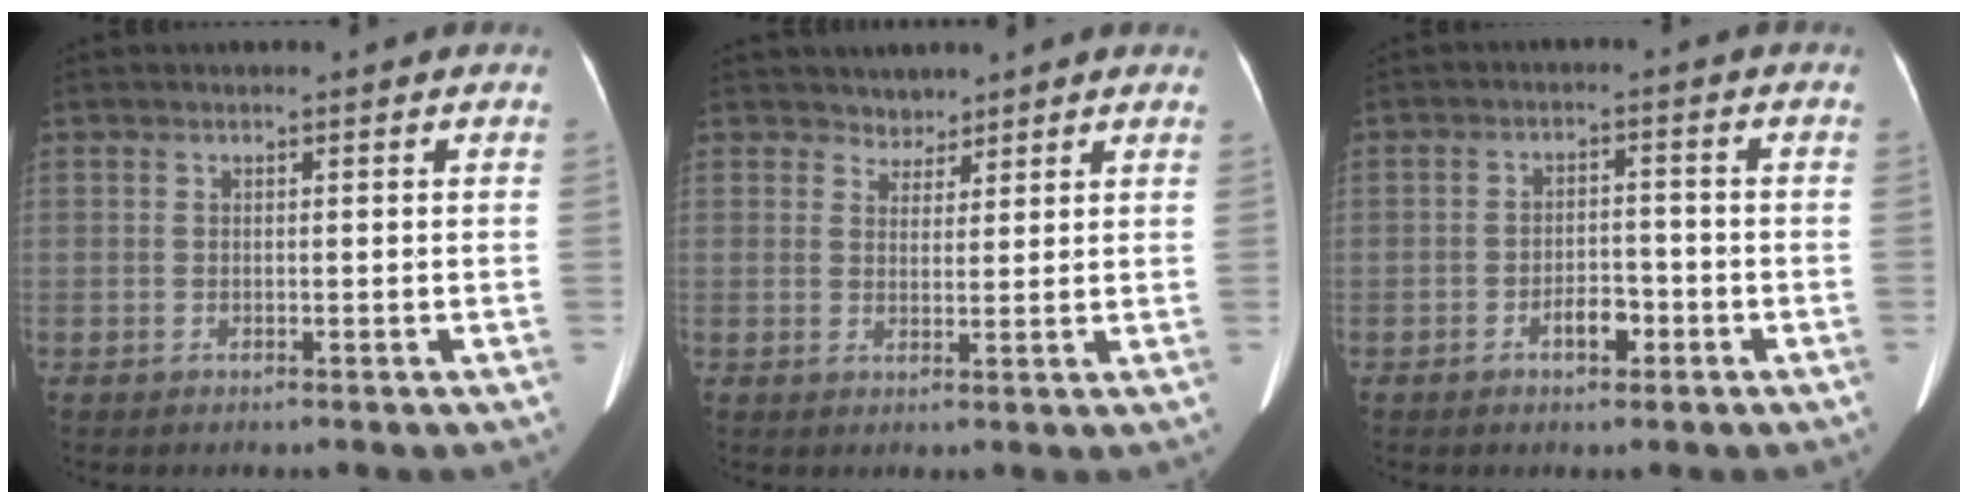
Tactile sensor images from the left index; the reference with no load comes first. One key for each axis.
{"total": 2.3, "fx": 2.0, "fy": 1.1, "fz": -0.4, "tx": 0.009, "ty": 0.001, "tz": 0.028}
{"total": 3.8, "fx": -2.0, "fy": 1.9, "fz": 2.6, "tx": -0.045, "ty": 0.006, "tz": -0.030}